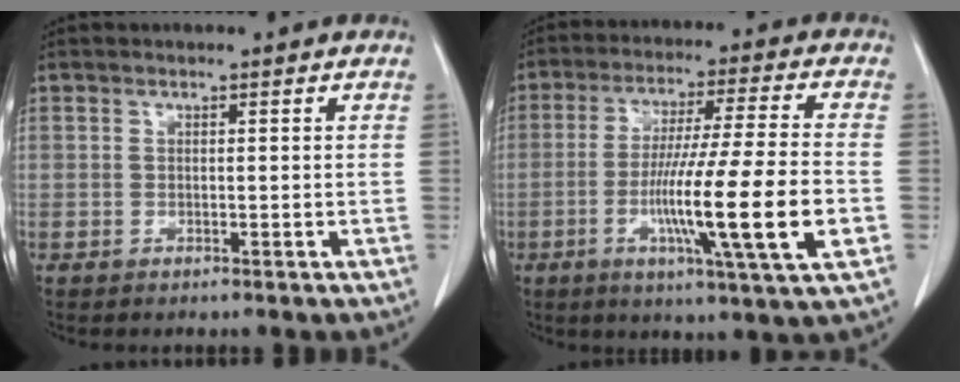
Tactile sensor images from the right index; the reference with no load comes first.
{"total": 16.8, "force": [-4.2, -0.6, 16.2], "torque": [-0.278, -0.017, -0.073]}